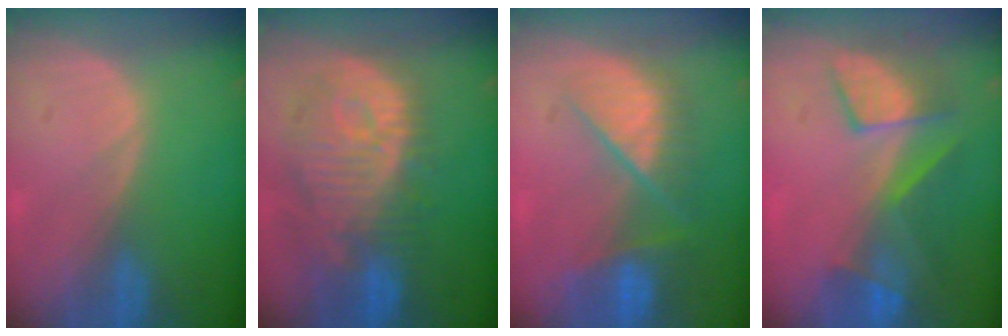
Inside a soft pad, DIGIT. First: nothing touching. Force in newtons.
{"total": 12.5, "press": 11.2, "slide": 5.6}
{"total": 9.8, "press": 8.3, "slide": 5.2}
{"total": 8.0, "press": 7.5, "slide": 2.8}